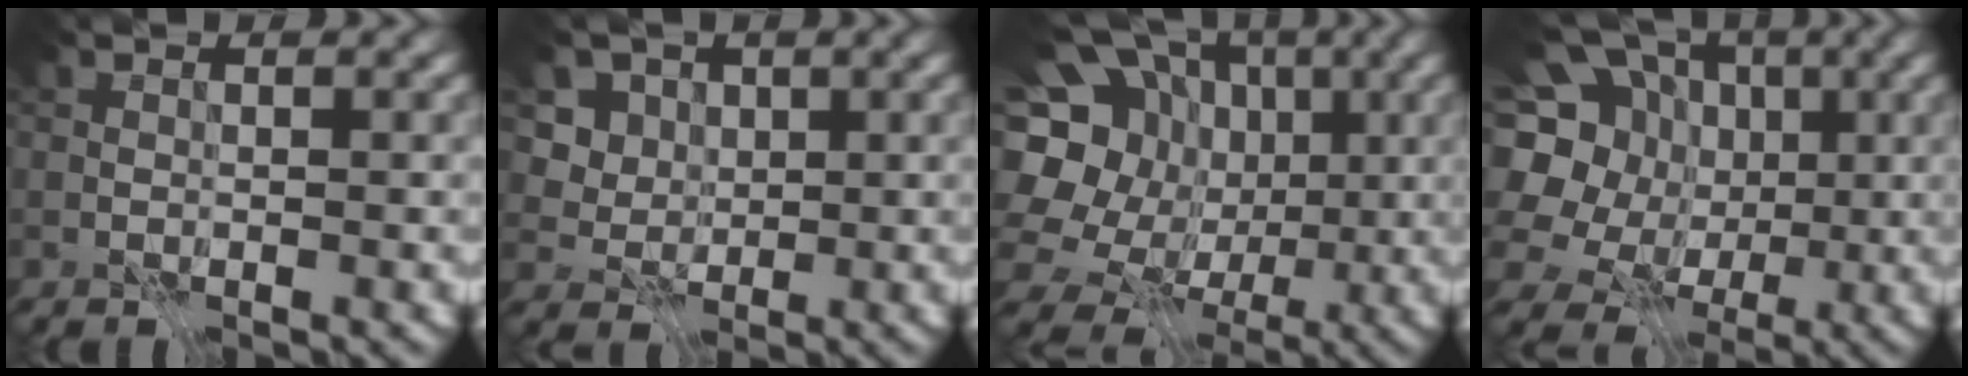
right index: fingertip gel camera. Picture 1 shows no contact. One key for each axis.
{"total": 6.1, "fx": 2.8, "fy": 4.9, "fz": 2.3, "tx": -0.052, "ty": -0.009, "tz": 0.046}
{"total": 19.0, "fx": 1.9, "fy": 16.6, "fz": 9.1, "tx": -0.208, "ty": 0.020, "tz": 0.016}
{"total": 14.5, "fx": 2.7, "fy": 12.5, "fz": 6.9, "tx": -0.185, "ty": 0.035, "tz": 0.028}